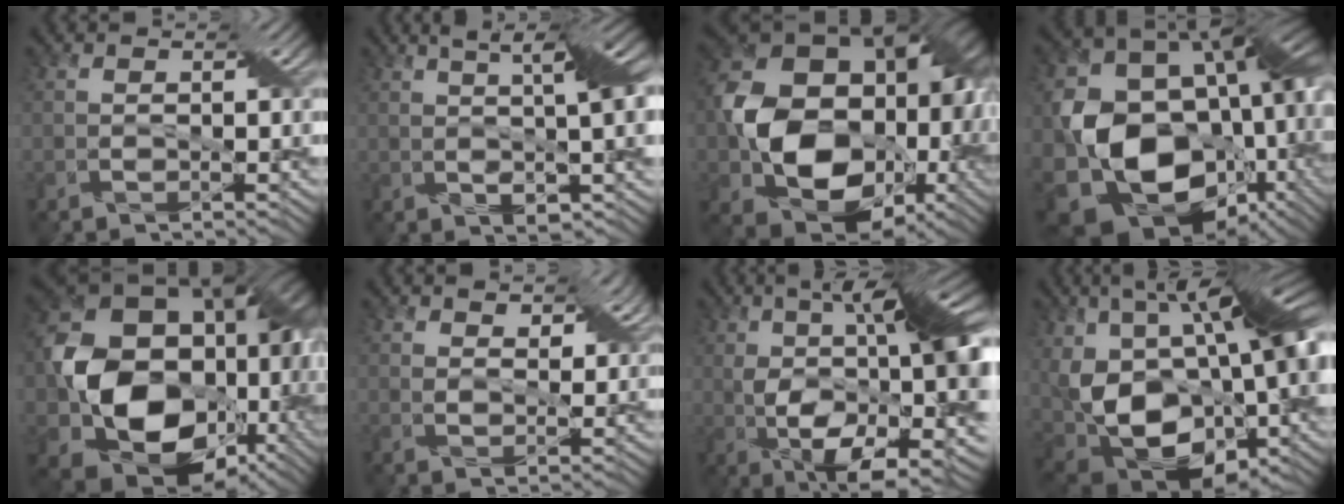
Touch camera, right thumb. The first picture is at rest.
{"total": 8.9, "force": [2.2, 2.0, 8.4], "torque": [-0.126, 0.017, 0.036]}
{"total": 19.5, "force": [-1.5, 15.0, 12.4], "torque": [-0.236, -0.037, -0.007]}
{"total": 21.1, "force": [-2.8, 16.3, 13.1], "torque": [-0.278, -0.042, -0.018]}
{"total": 21.6, "force": [-0.7, 17.0, 13.4], "torque": [-0.290, -0.038, 0.014]}
{"total": 5.2, "force": [3.1, 2.8, 3.1], "torque": [-0.057, -0.001, 0.051]}
{"total": 17.6, "force": [-1.0, 7.0, 16.0], "torque": [-0.238, -0.004, -0.013]}
{"total": 21.2, "force": [0.8, 12.7, 16.9], "torque": [-0.319, -0.018, 0.029]}